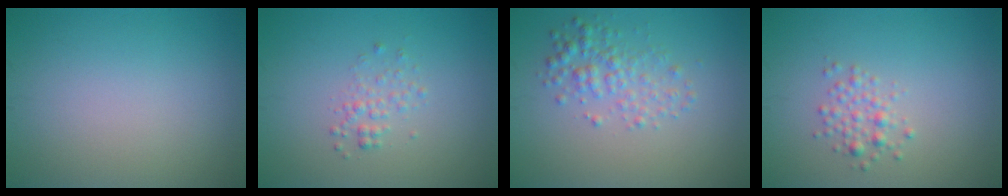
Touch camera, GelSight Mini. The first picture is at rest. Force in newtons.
{"total": 1.4, "press": 1.4, "slide": 0.1}
{"total": 2.6, "press": 2.6, "slide": 0.0}
{"total": 1.7, "press": 1.7, "slide": 0.1}